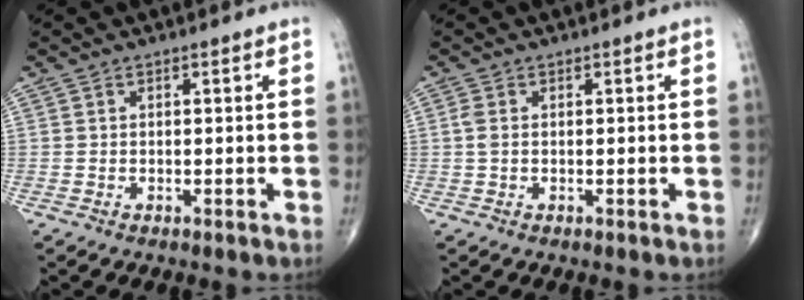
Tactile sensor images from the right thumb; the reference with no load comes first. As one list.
[{"total": 1.8, "force": [0.2, 1.0, 1.4], "torque": [-0.044, 0.004, 0.004]}]